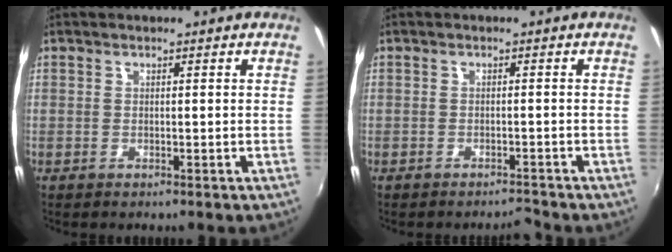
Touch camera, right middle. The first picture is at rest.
{"total": 2.0, "force": [-1.9, 0.3, 0.1], "torque": [-0.003, -0.004, -0.029]}